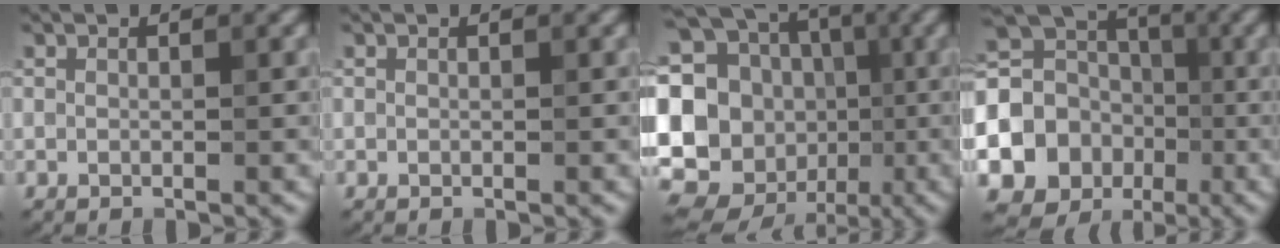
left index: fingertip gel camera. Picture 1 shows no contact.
{"total": 0.0}
{"total": 22.3, "force": [-2.5, 20.7, 7.7], "torque": [-0.165, 0.012, -0.106]}
{"total": 15.5, "force": [-3.3, 14.3, 5.0], "torque": [-0.115, -0.007, -0.086]}